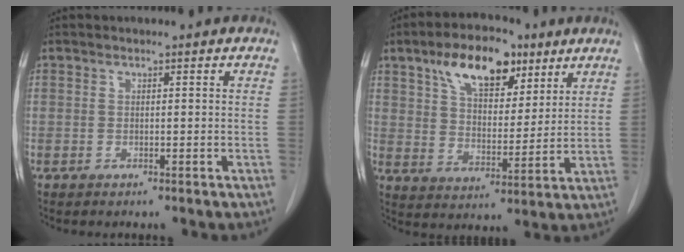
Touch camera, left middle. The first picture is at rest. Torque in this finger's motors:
{"motor_torque": [1.51, -0.63, 0.11, 0.04]}